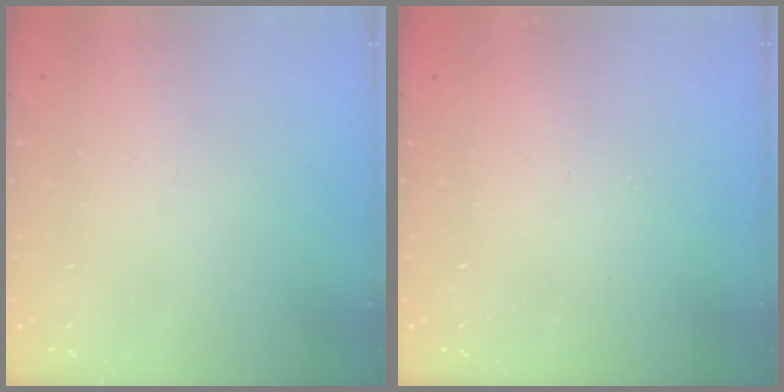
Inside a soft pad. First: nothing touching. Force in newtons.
{"total": 0.0}